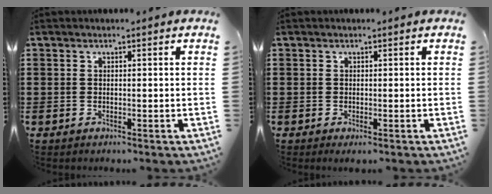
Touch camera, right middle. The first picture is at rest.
{"total": 0.0}